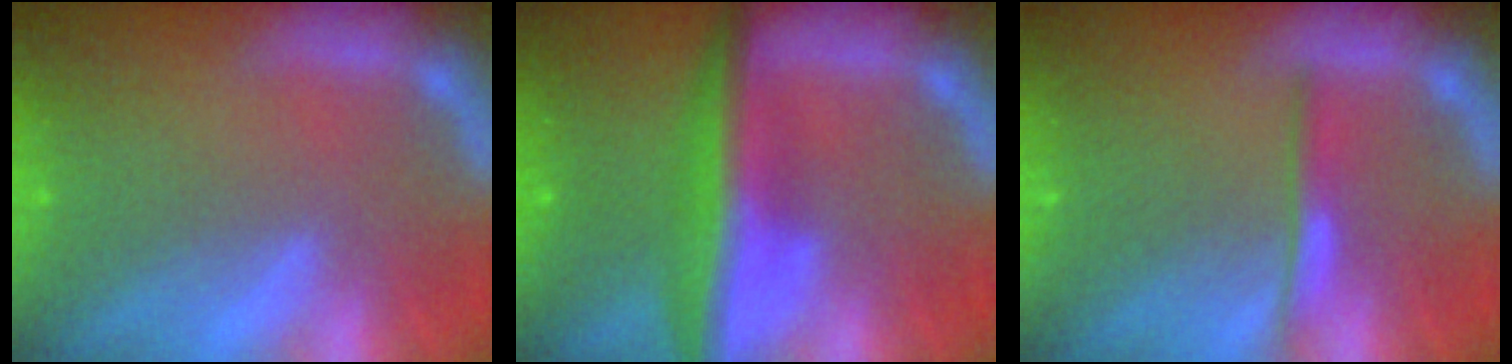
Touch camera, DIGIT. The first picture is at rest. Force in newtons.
{"total": 6.5}
{"total": 2.0}